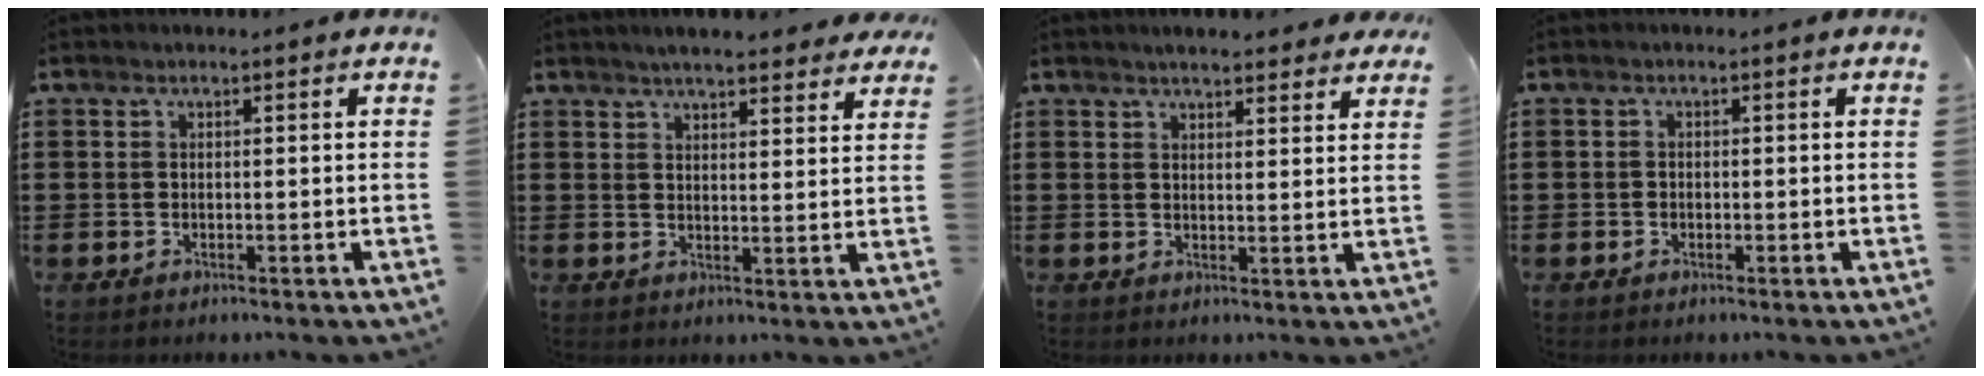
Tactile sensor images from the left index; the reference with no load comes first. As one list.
[{"total": 4.3, "force": [4.1, 0.3, 1.2], "torque": [-0.038, -0.009, 0.075]}, {"total": 3.1, "force": [2.9, 0.4, 0.9], "torque": [-0.025, -0.001, 0.053]}, {"total": 0.8, "force": [-0.5, 0.7, 0.1], "torque": [-0.005, 0.001, -0.010]}]